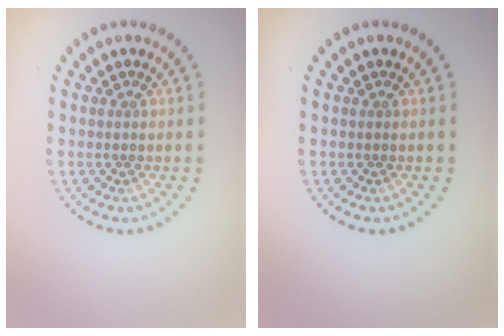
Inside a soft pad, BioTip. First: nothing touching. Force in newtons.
{"total": 0.0}